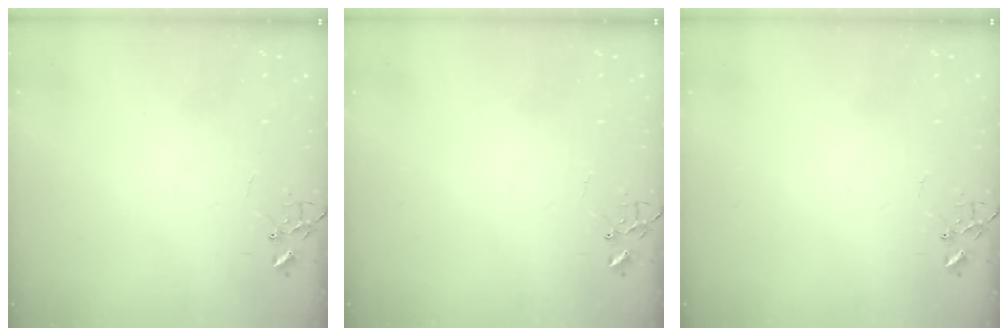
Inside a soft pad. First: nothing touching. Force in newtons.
{"total": 0.0}
{"total": 0.0}